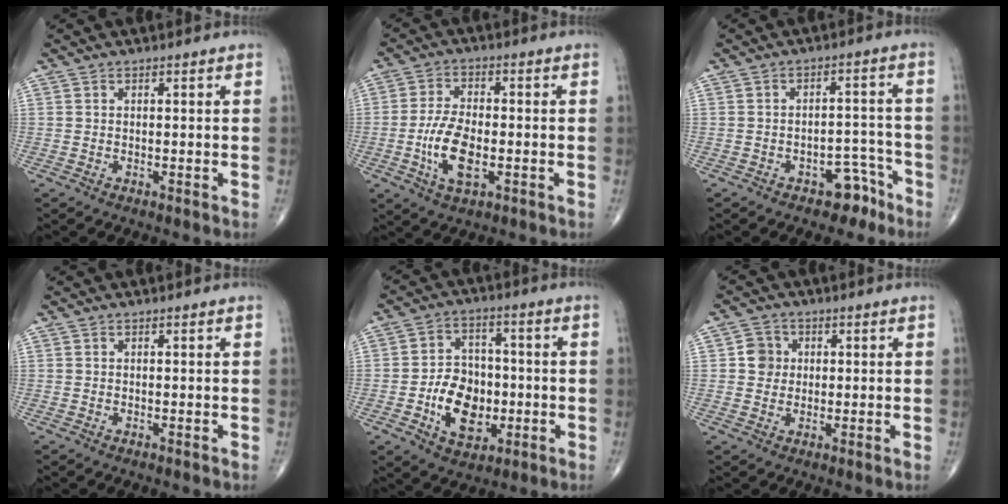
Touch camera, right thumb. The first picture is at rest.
{"total": 9.1, "force": [-2.2, 4.3, 7.7], "torque": [-0.150, 0.005, -0.042]}
{"total": 5.8, "force": [-3.9, 3.4, 2.5], "torque": [-0.005, 0.047, -0.053]}
{"total": 0.0}
{"total": 11.7, "force": [-2.7, 8.6, 7.5], "torque": [-0.083, 0.018, -0.042]}
{"total": 4.1, "force": [0.5, 3.8, 1.2], "torque": [0.004, 0.004, 0.004]}